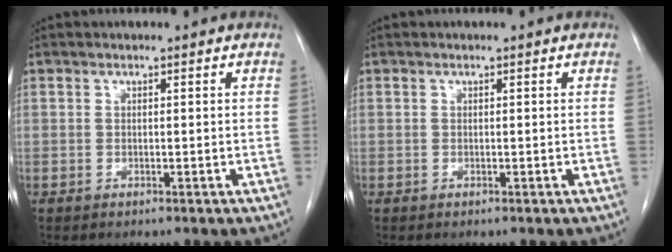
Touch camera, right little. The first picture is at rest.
{"total": 0.0}